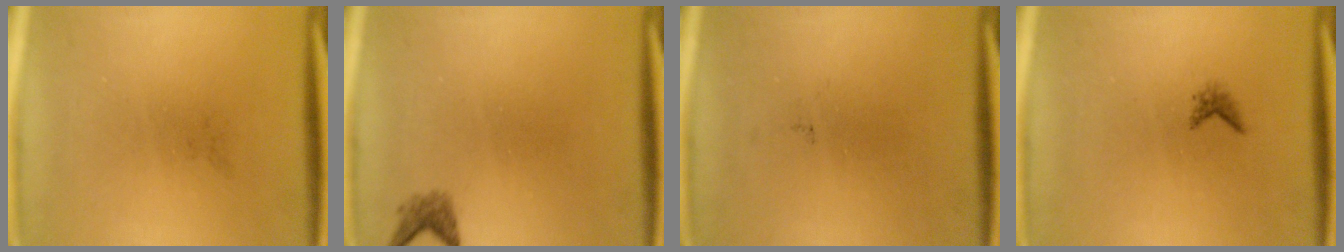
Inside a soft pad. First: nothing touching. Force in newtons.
{"total": 1.4}
{"total": 0.0}
{"total": 0.9}